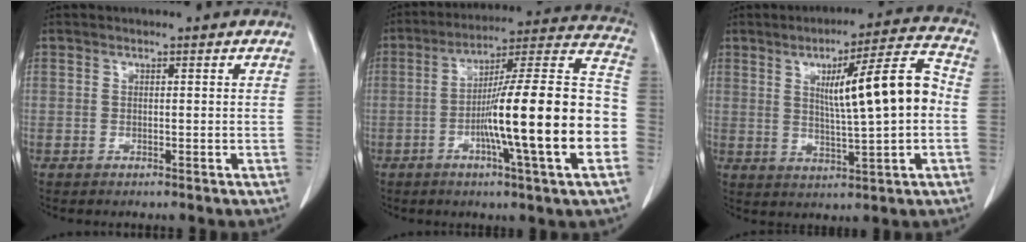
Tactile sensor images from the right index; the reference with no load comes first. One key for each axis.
{"total": 21.9, "fx": -5.0, "fy": 0.4, "fz": 21.3, "tx": -0.279, "ty": 0.013, "tz": -0.084}
{"total": 12.5, "fx": 1.0, "fy": 0.7, "fz": 12.5, "tx": -0.187, "ty": 0.017, "tz": 0.018}